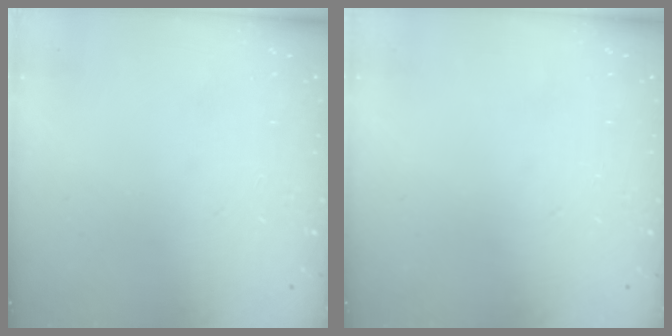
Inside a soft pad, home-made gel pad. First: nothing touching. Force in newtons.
{"total": 0.0}